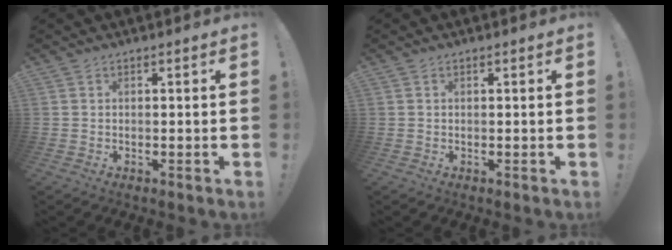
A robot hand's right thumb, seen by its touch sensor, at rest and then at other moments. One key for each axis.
{"total": 0.0}